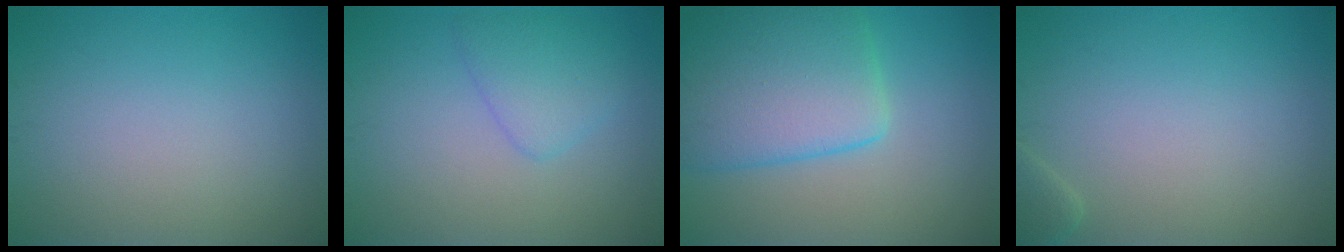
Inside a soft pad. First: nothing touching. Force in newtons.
{"total": 2.7, "press": 2.7, "slide": 0.0}
{"total": 7.9, "press": 7.9, "slide": 0.3}
{"total": 1.2, "press": 1.2, "slide": 0.2}